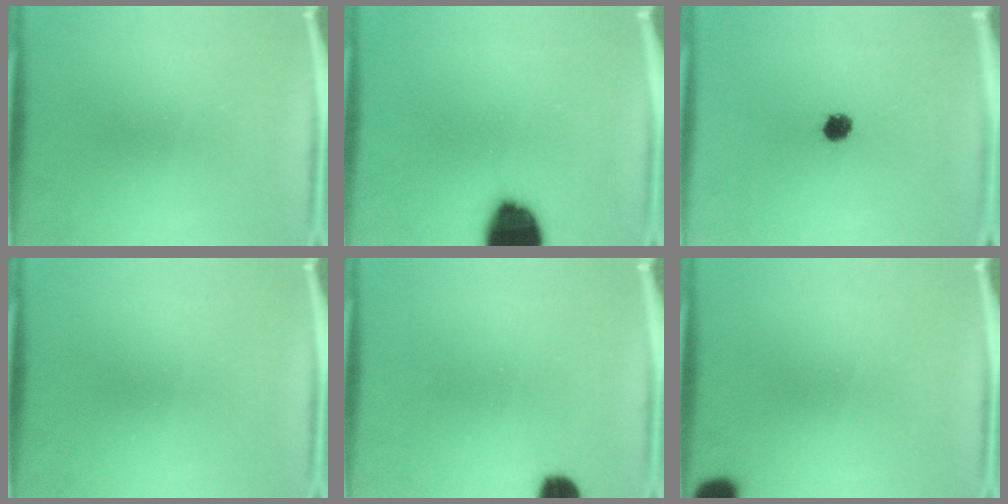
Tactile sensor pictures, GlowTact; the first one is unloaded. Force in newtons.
{"total": 17.1}
{"total": 3.5}
{"total": 0.0}
{"total": 4.9}
{"total": 5.5}